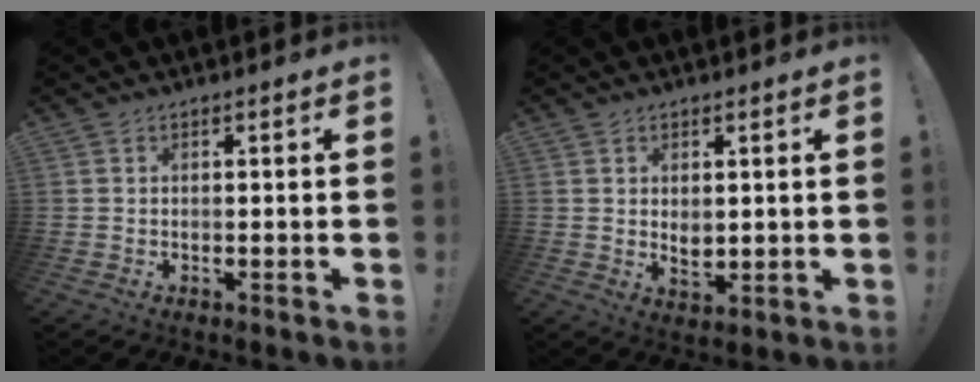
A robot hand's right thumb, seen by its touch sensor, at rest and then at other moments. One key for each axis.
{"total": 3.7, "fx": 1.0, "fy": 2.6, "fz": 2.5, "tx": -0.028, "ty": -0.007, "tz": 0.017}